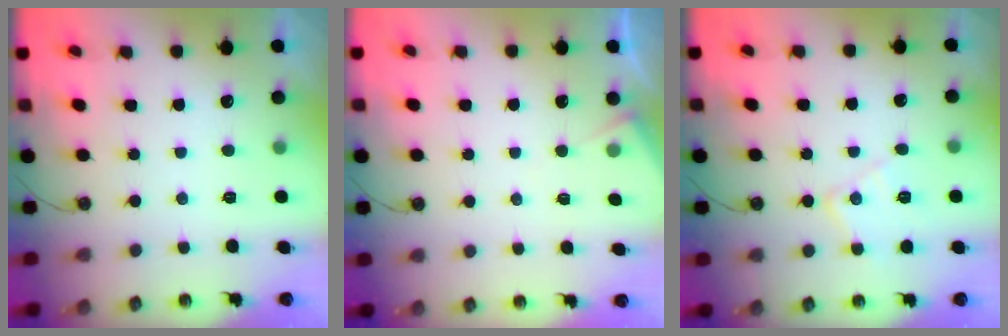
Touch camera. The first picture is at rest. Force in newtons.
{"total": 4.0, "press": 3.9, "slide": 0.6}
{"total": 9.6, "press": 9.6, "slide": 0.6}